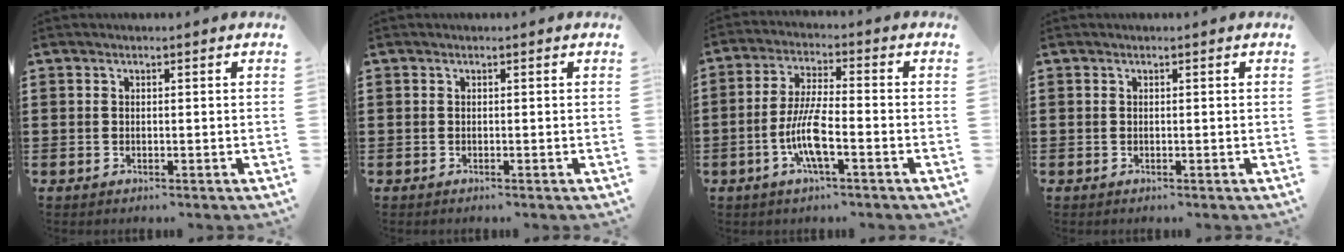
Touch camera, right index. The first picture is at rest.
{"total": 0.0}
{"total": 7.7, "force": [-2.7, 1.7, 7.0], "torque": [-0.158, -0.012, -0.059]}
{"total": 0.0}